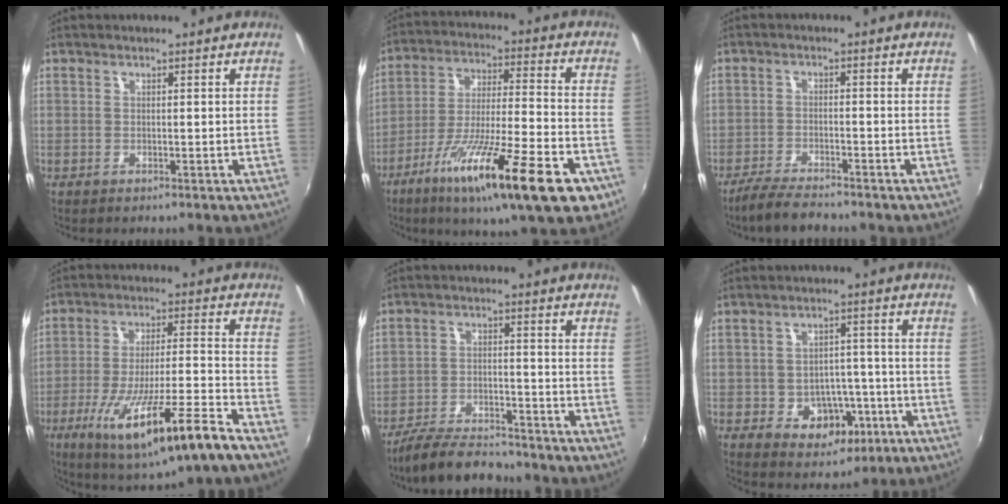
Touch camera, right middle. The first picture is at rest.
{"total": 23.0, "force": [-12.5, 3.8, 18.9], "torque": [-0.330, -0.067, -0.204]}
{"total": 5.9, "force": [-5.2, 1.0, 2.5], "torque": [-0.074, -0.013, -0.098]}
{"total": 18.4, "force": [-10.7, 1.6, 14.9], "torque": [-0.275, -0.054, -0.172]}
{"total": 10.4, "force": [-9.4, 2.6, 3.7], "torque": [-0.099, -0.006, -0.157]}
{"total": 9.0, "force": [-3.4, 7.0, 4.4], "torque": [-0.077, 0.016, -0.029]}